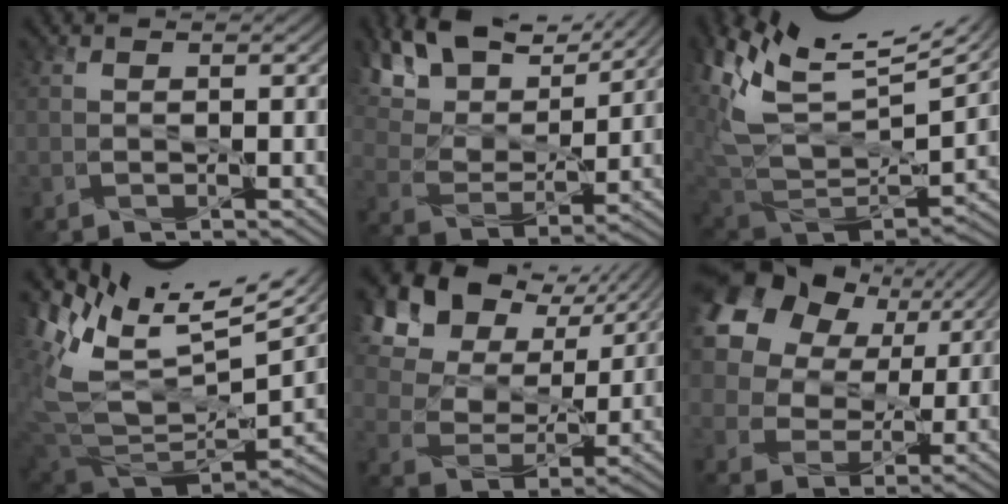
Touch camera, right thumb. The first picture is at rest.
{"total": 14.4, "force": [11.1, 6.1, 7.0], "torque": [-0.188, 0.029, 0.175]}
{"total": 14.3, "force": [9.2, 6.5, 8.8], "torque": [-0.230, 0.019, 0.173]}
{"total": 13.5, "force": [7.6, 7.2, 8.5], "torque": [-0.194, 0.005, 0.162]}
{"total": 17.8, "force": [10.3, 11.9, 8.4], "torque": [-0.230, 0.051, 0.211]}
{"total": 19.7, "force": [11.0, 13.9, 8.6], "torque": [-0.258, 0.073, 0.208]}